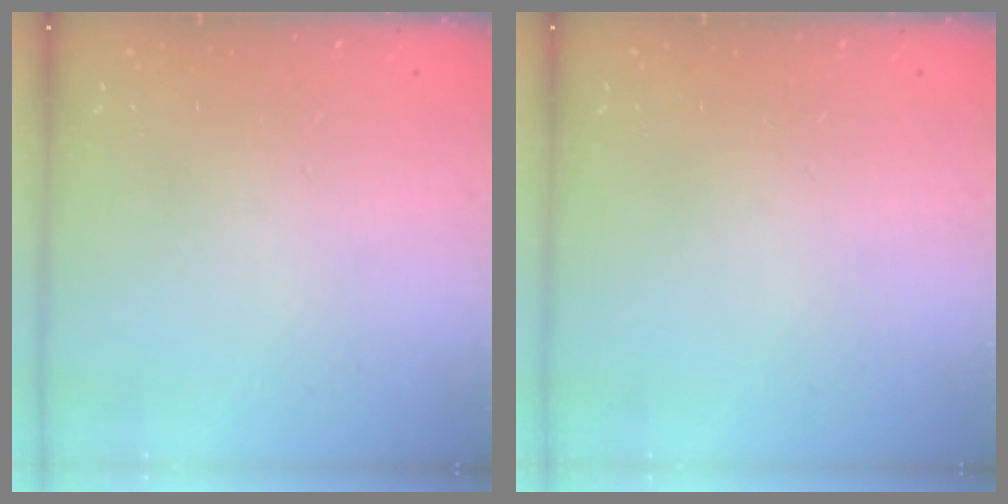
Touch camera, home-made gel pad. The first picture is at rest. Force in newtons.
{"total": 0.0}